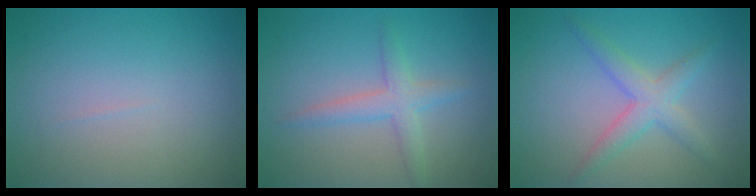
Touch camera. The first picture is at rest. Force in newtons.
{"total": 2.5, "press": 2.5, "slide": 0.2}
{"total": 2.4, "press": 2.4, "slide": 0.1}